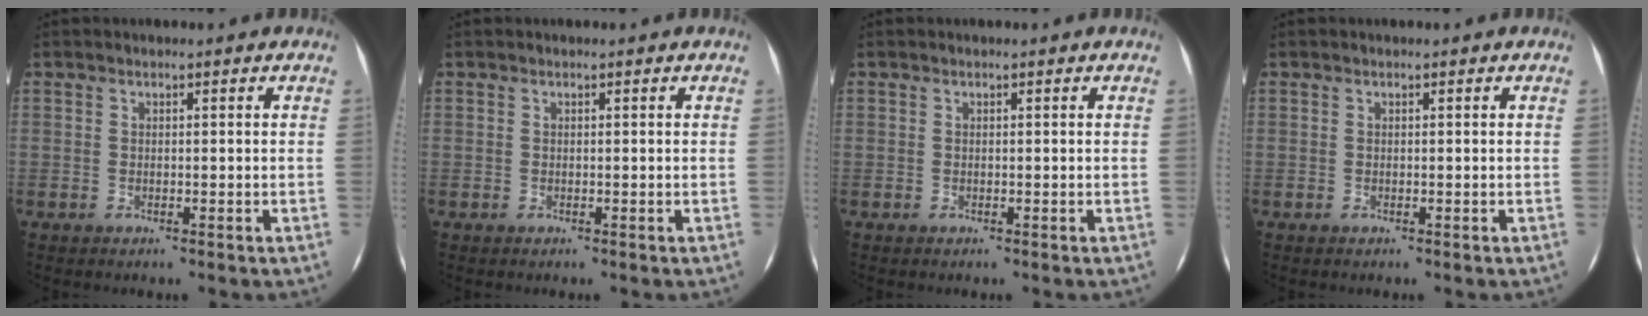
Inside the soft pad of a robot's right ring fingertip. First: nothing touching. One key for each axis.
{"total": 0.0}
{"total": 0.0}
{"total": 0.0}